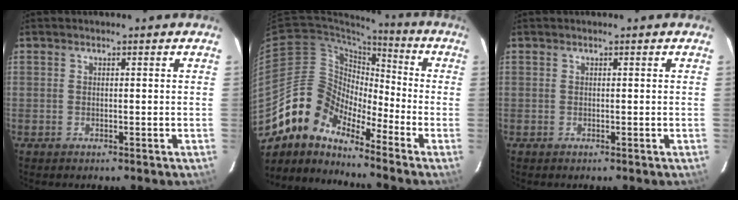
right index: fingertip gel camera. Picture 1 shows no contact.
{"total": 11.9, "force": [-9.7, 5.5, 4.3], "torque": [-0.068, 0.023, -0.204]}
{"total": 0.0}